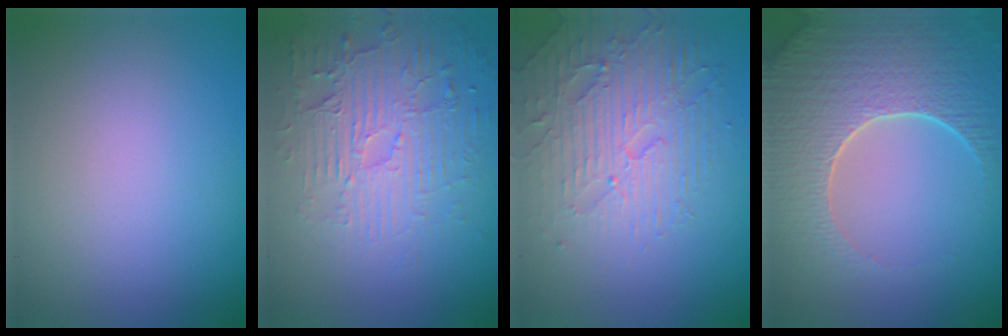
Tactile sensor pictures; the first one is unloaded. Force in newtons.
{"total": 4.1, "press": 3.7, "slide": 1.9}
{"total": 4.4, "press": 3.9, "slide": 2.1}
{"total": 7.3, "press": 5.8, "slide": 4.5}